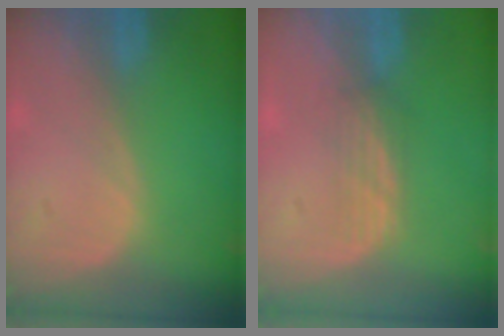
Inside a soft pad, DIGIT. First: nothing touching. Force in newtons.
{"total": 2.4, "press": 2.3, "slide": 0.6}